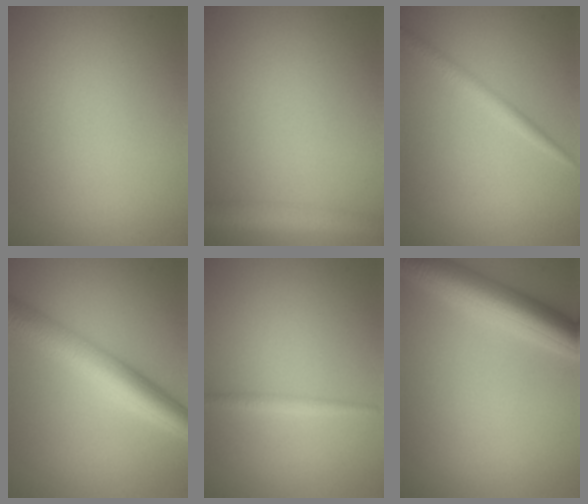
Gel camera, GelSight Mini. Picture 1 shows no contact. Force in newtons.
{"total": 3.1, "press": 3.1, "slide": 0.1}
{"total": 1.6, "press": 1.6, "slide": 0.1}
{"total": 7.1, "press": 7.1, "slide": 0.1}
{"total": 1.1, "press": 1.1, "slide": 0.1}
{"total": 6.8, "press": 6.8, "slide": 0.3}